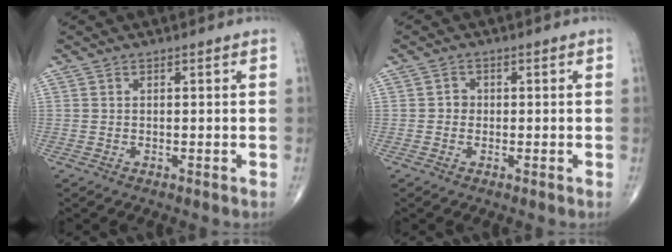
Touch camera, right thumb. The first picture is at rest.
{"total": 1.5, "force": [-0.2, 1.4, 0.5], "torque": [0.001, 0.006, -0.007]}